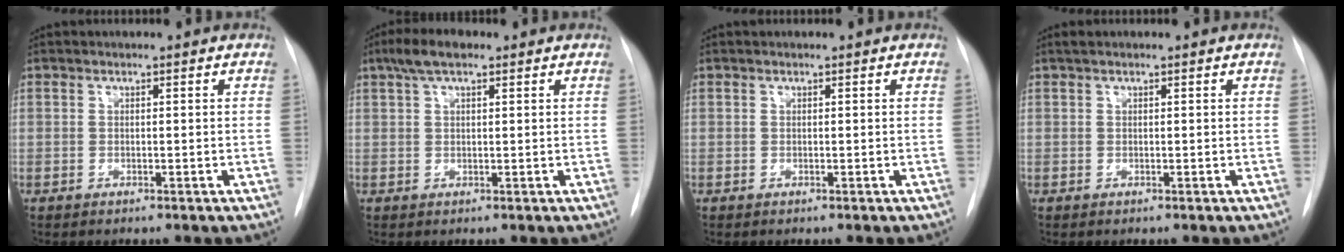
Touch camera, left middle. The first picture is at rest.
{"total": 4.7, "force": [3.0, 1.5, 3.4], "torque": [-0.073, 0.019, 0.052]}
{"total": 0.0}
{"total": 0.9, "force": [0.6, 0.2, 0.5], "torque": [-0.015, 0.014, 0.012]}